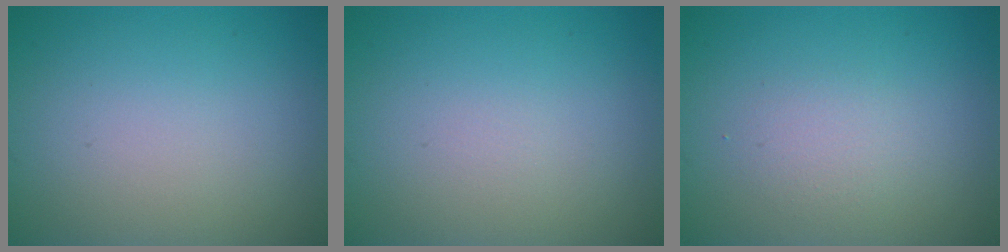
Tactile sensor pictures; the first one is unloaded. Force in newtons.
{"total": 0.0}
{"total": 1.5, "press": 1.5, "slide": 0.1}